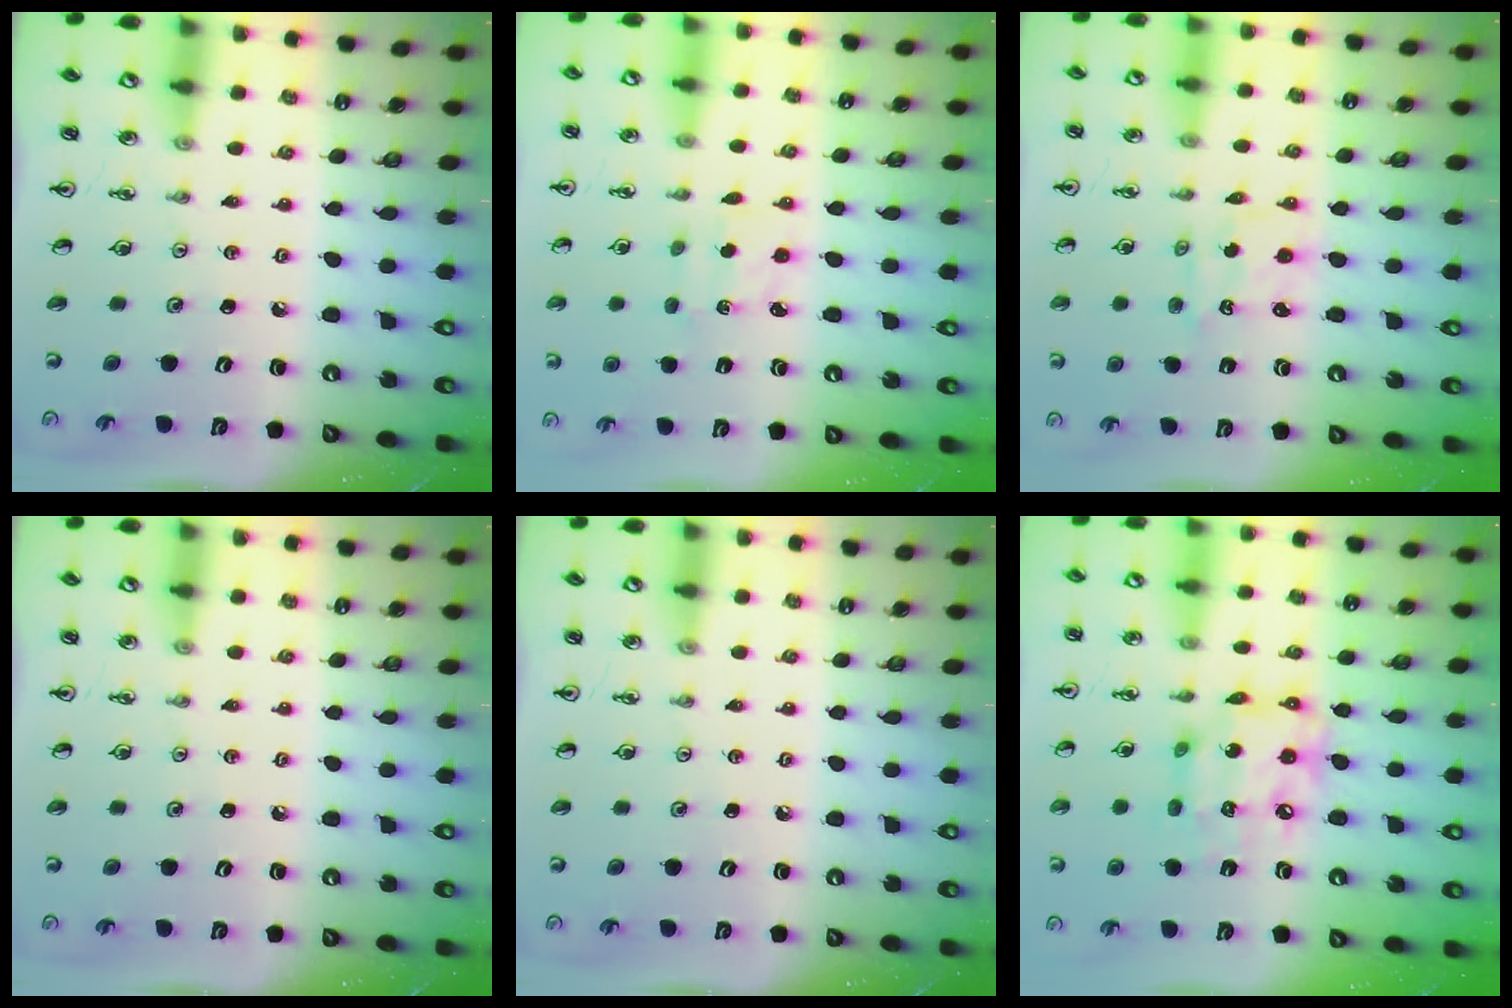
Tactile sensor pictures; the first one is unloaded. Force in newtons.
{"total": 2.0, "press": 1.9, "slide": 0.7}
{"total": 0.9, "press": 0.9, "slide": 0.1}
{"total": 0.0}
{"total": 0.0}
{"total": 13.7, "press": 13.6, "slide": 1.3}